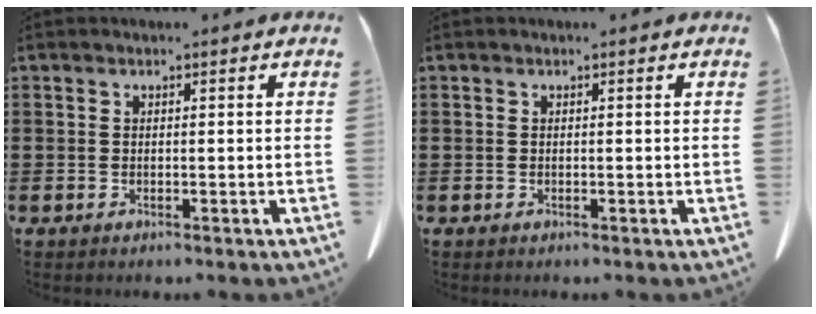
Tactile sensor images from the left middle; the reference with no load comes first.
{"total": 0.0}